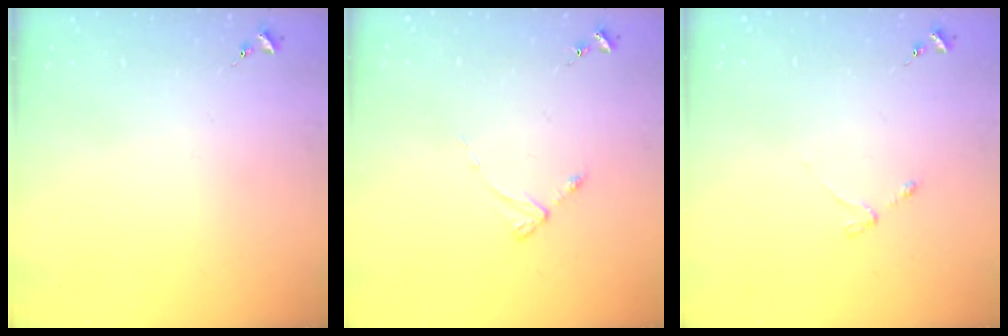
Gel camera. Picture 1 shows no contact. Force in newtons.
{"total": 2.5, "press": 2.5, "slide": 0.3}
{"total": 3.0, "press": 2.9, "slide": 0.5}